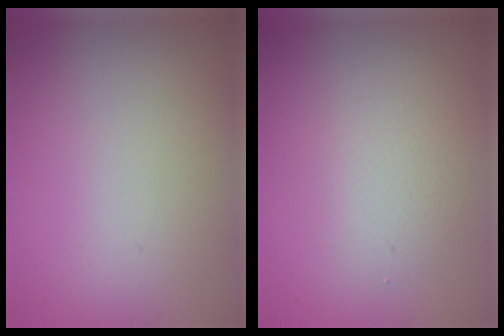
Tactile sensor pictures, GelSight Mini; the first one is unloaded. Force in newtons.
{"total": 2.3, "press": 2.3, "slide": 0.2}